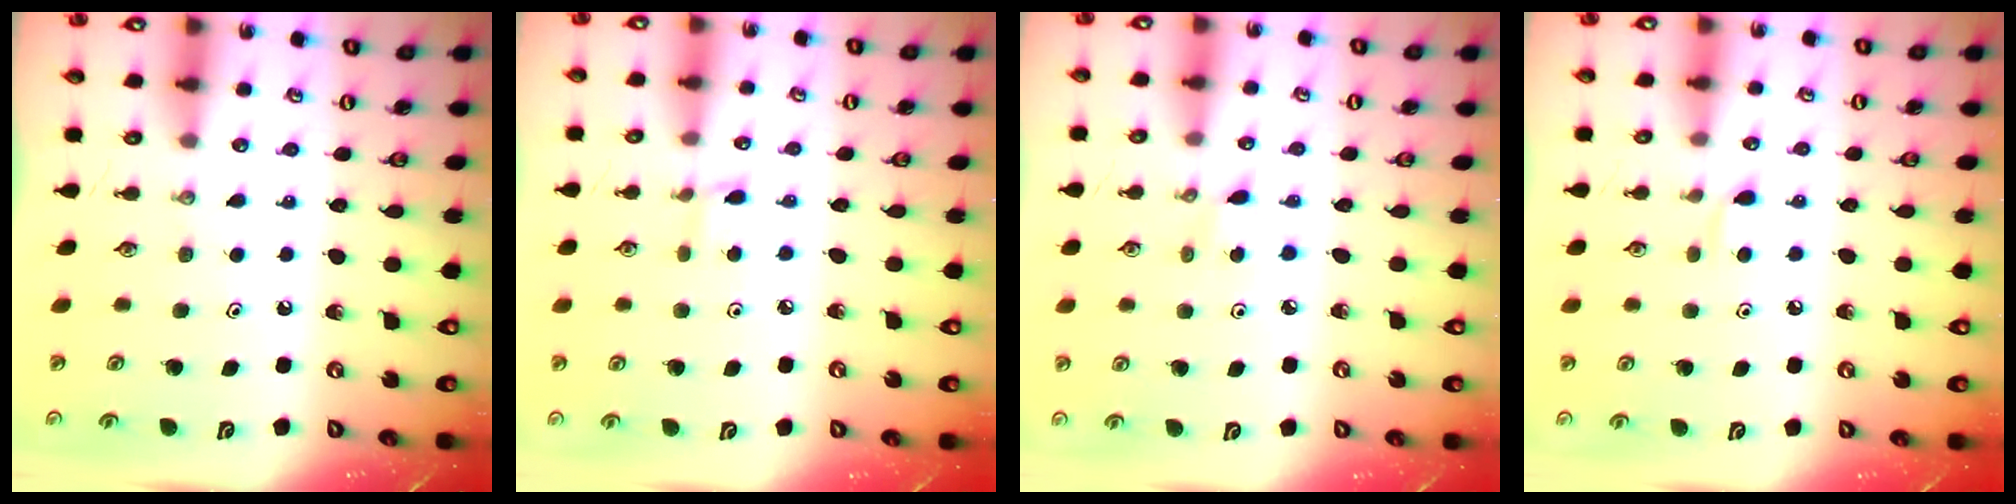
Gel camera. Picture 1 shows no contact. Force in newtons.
{"total": 1.9, "press": 1.9, "slide": 0.2}
{"total": 2.0, "press": 2.0, "slide": 0.3}
{"total": 3.5, "press": 3.5, "slide": 0.4}